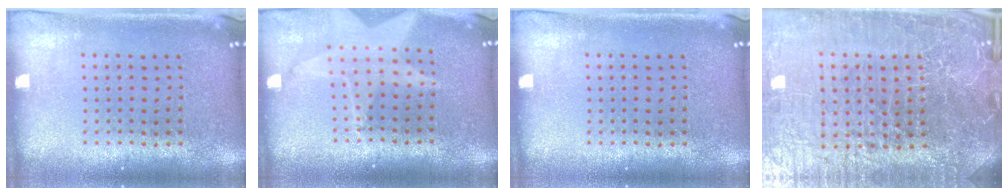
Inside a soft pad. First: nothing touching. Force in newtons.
{"total": 1.8, "press": 1.5, "slide": 1.0}
{"total": 0.0}
{"total": 7.1, "press": 6.3, "slide": 3.5}